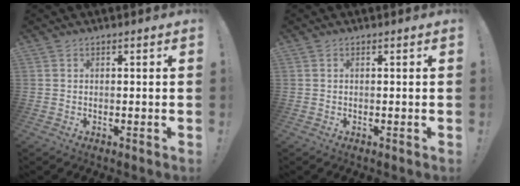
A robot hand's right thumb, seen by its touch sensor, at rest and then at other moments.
{"total": 0.0}